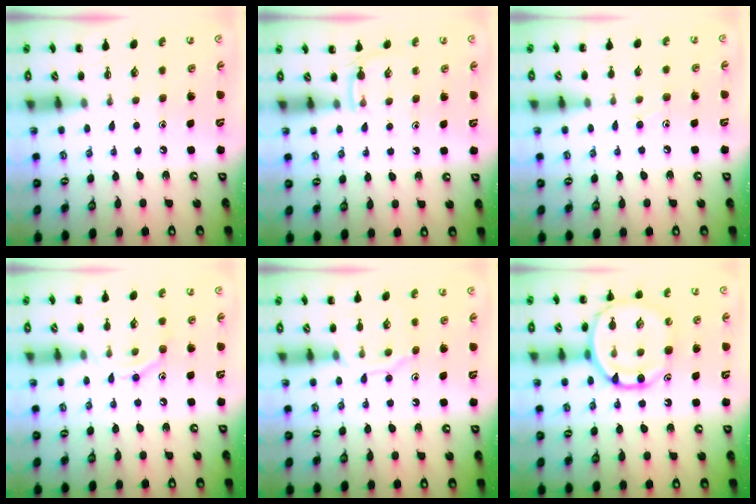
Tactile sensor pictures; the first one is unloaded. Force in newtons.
{"total": 3.3, "press": 3.1, "slide": 1.1}
{"total": 6.4, "press": 6.1, "slide": 2.0}
{"total": 9.8, "press": 9.7, "slide": 1.3}
{"total": 8.5, "press": 8.4, "slide": 0.6}
{"total": 14.3, "press": 13.9, "slide": 3.3}